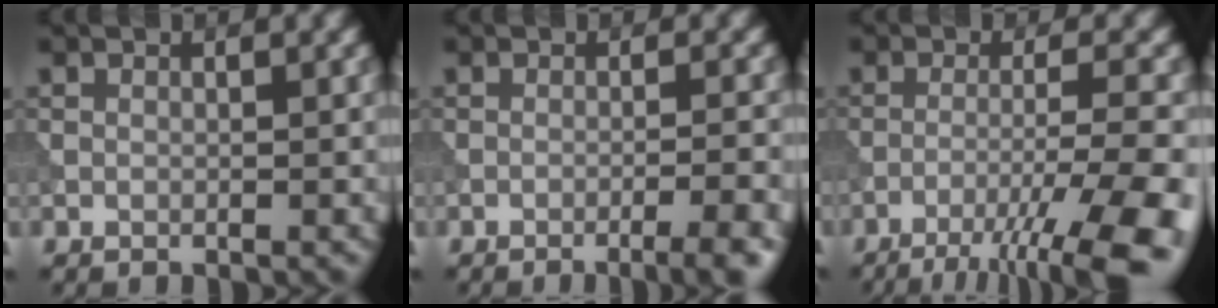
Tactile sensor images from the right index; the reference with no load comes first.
{"total": 4.9, "force": [-2.9, 1.2, 3.7], "torque": [-0.035, 0.016, -0.039]}
{"total": 10.9, "force": [-7.3, 1.5, 8.0], "torque": [-0.120, -0.001, -0.104]}